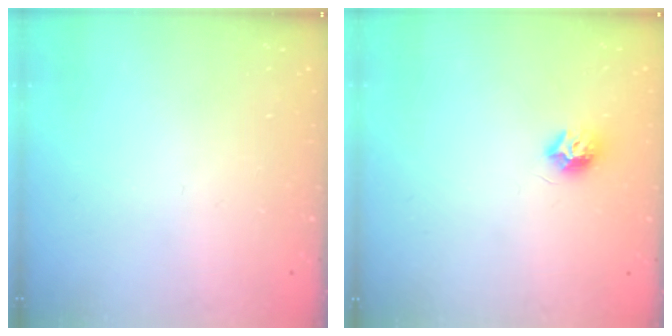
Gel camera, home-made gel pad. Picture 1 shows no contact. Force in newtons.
{"total": 7.6, "press": 7.6, "slide": 0.2}